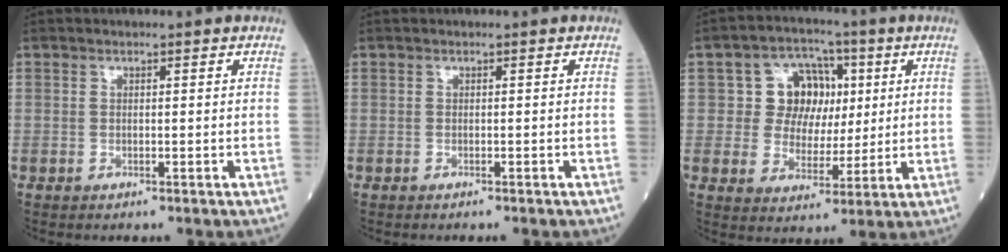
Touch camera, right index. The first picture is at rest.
{"total": 0.6, "force": [-0.5, 0.1, 0.2], "torque": [-0.003, -0.001, -0.007]}
{"total": 8.7, "force": [2.0, 7.4, 4.0], "torque": [-0.061, 0.026, 0.040]}